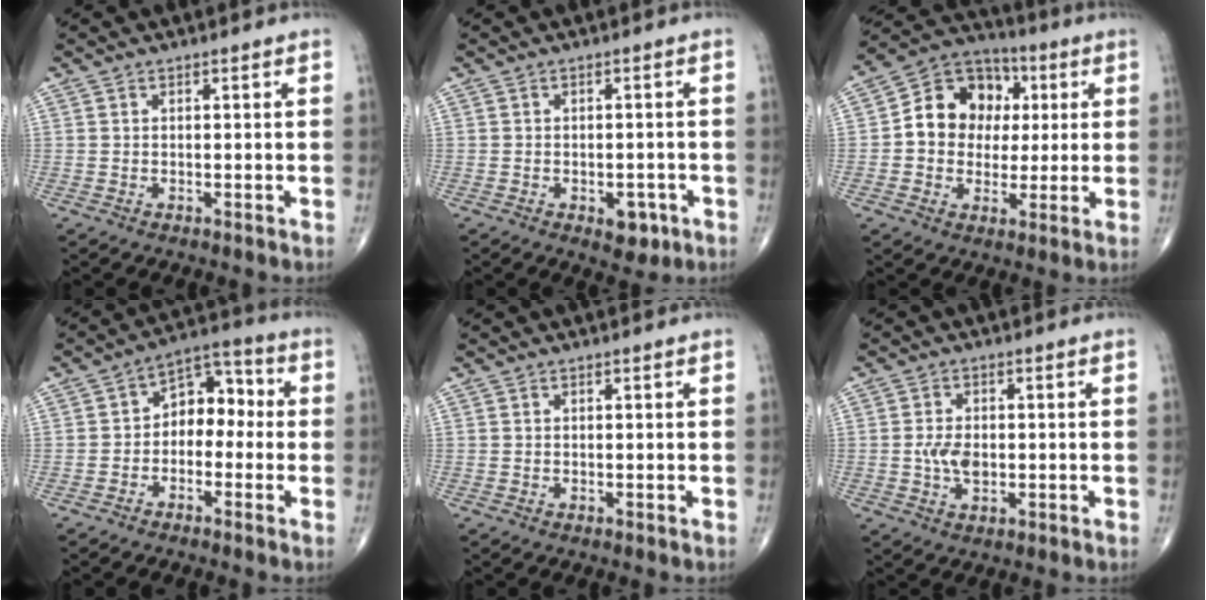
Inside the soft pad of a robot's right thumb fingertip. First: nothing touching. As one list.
[{"total": 4.1, "force": [-1.8, 2.4, 2.9], "torque": [-0.019, 0.007, -0.018]}, {"total": 13.6, "force": [1.5, 11.4, 7.3], "torque": [-0.068, 0.018, 0.015]}, {"total": 8.5, "force": [-0.8, 5.9, 6.0], "torque": [-0.053, 0.044, -0.032]}, {"total": 0.0}, {"total": 4.6, "force": [-0.4, 2.8, 3.6], "torque": [-0.063, -0.001, -0.008]}]